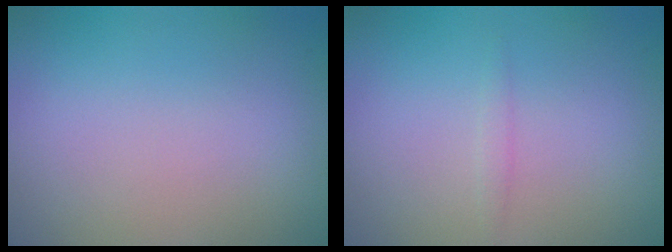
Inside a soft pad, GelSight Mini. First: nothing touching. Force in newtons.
{"total": 0.7, "press": 0.7, "slide": 0.1}